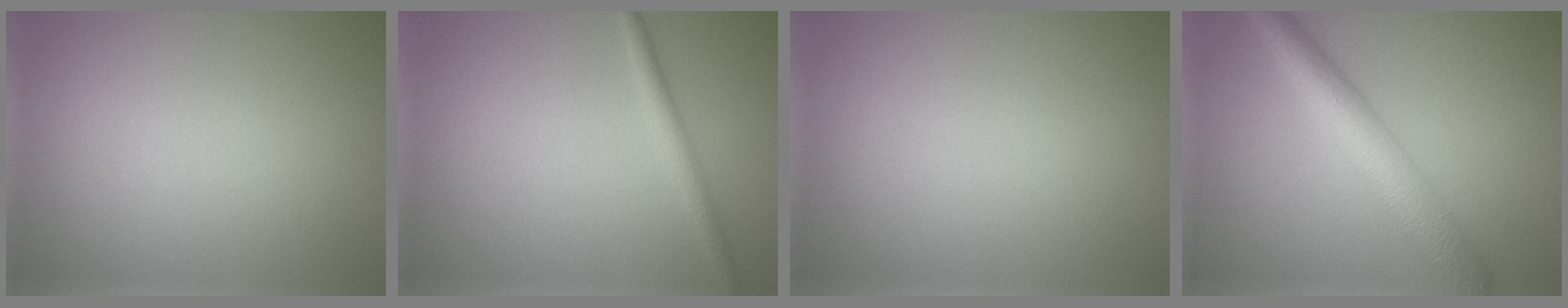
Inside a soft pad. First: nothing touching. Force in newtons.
{"total": 1.9, "press": 1.9, "slide": 0.2}
{"total": 0.0}
{"total": 5.6, "press": 5.6, "slide": 0.1}